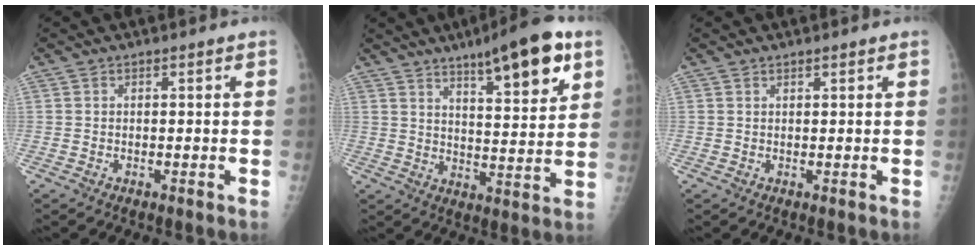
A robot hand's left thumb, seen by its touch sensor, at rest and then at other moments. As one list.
[{"total": 15.2, "force": [8.6, 3.7, 11.9], "torque": [-0.151, -0.039, 0.129]}, {"total": 0.7, "force": [0.6, 0.2, 0.3], "torque": [-0.004, -0.003, 0.011]}]